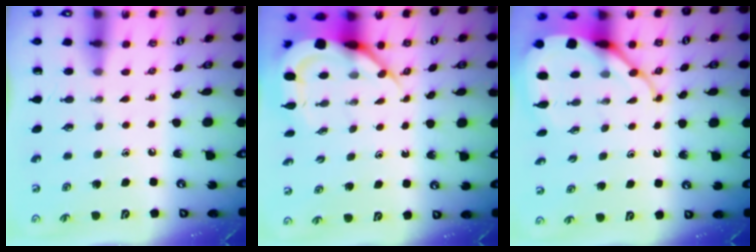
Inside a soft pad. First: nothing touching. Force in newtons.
{"total": 8.1, "press": 8.0, "slide": 0.9}
{"total": 9.2, "press": 9.1, "slide": 1.1}